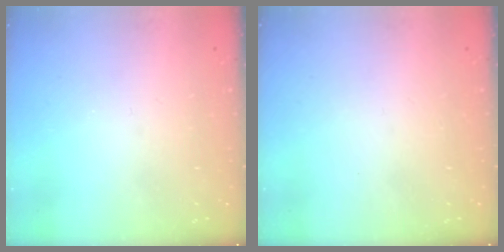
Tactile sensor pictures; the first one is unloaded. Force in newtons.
{"total": 1.5, "press": 1.5, "slide": 0.1}